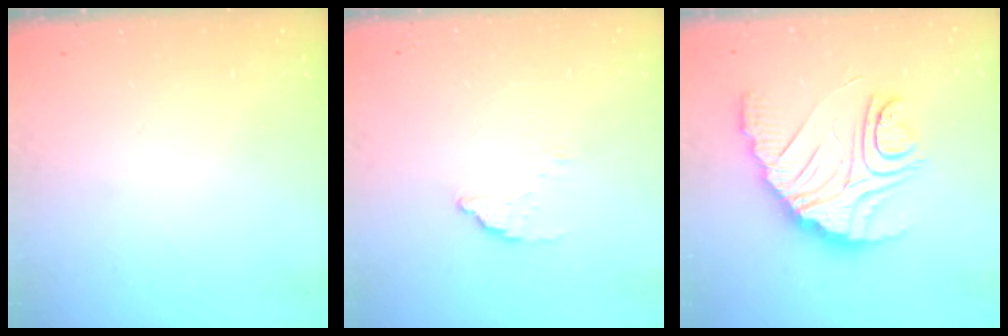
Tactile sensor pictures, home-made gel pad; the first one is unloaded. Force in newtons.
{"total": 1.8, "press": 1.8, "slide": 0.1}
{"total": 15.3, "press": 15.3, "slide": 1.3}